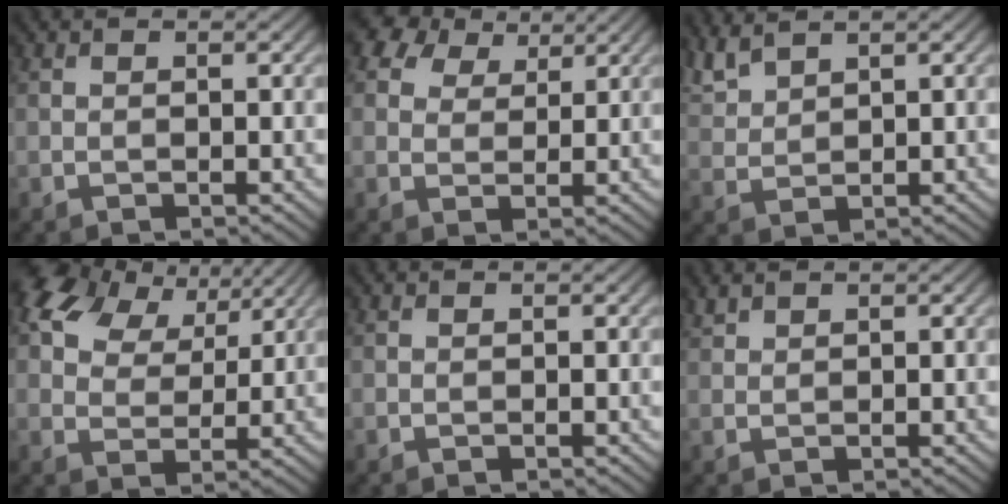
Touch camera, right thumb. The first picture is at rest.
{"total": 5.9, "force": [3.8, 3.7, 2.6], "torque": [-0.052, 0.012, 0.065]}
{"total": 3.9, "force": [3.3, 1.0, 1.8], "torque": [-0.057, 0.007, 0.077]}
{"total": 10.2, "force": [5.9, 6.1, 5.6], "torque": [-0.116, 0.015, 0.104]}
{"total": 0.0}
{"total": 1.1, "force": [1.0, 0.3, 0.3], "torque": [-0.016, 0.003, 0.027]}